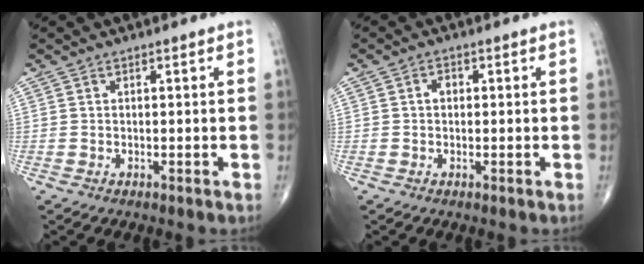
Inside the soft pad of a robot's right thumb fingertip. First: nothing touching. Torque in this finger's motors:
{"motor_torque": [-0.26, 0.47, 0.12, -0.07, 0.00]}